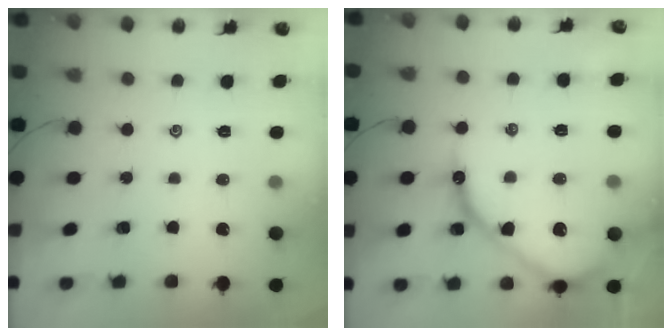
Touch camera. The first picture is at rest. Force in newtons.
{"total": 14.4, "press": 14.3, "slide": 1.4}